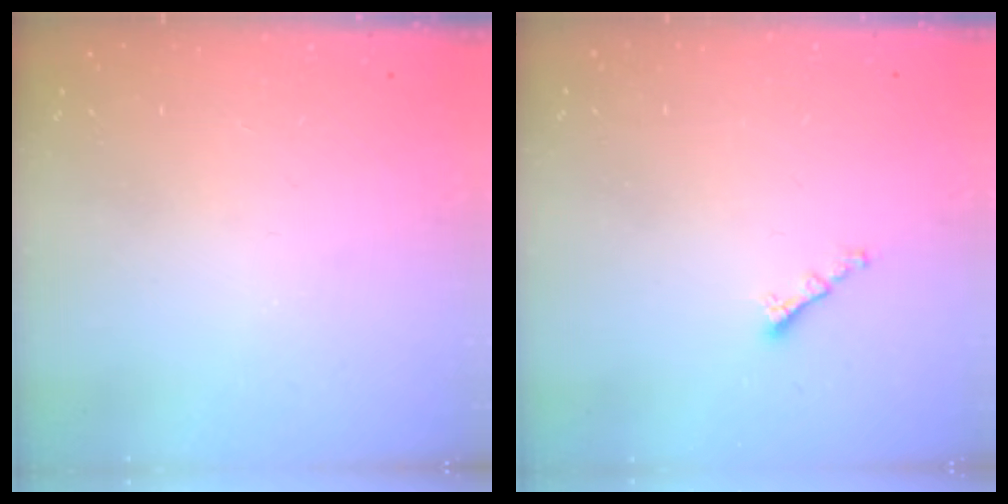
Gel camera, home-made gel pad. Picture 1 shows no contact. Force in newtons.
{"total": 1.6, "press": 1.6, "slide": 0.0}